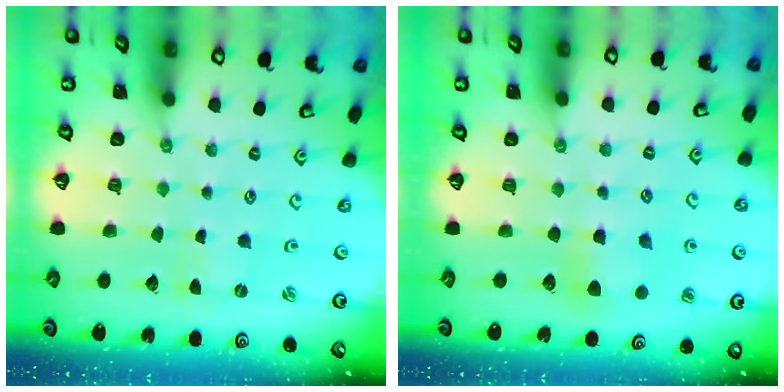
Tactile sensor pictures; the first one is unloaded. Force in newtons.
{"total": 6.4, "press": 6.3, "slide": 0.4}